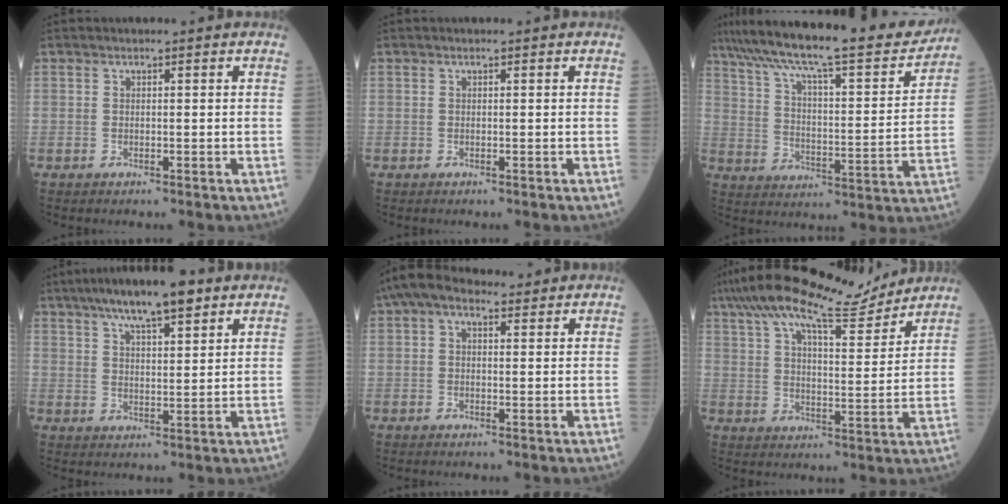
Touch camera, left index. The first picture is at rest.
{"total": 0.0}
{"total": 26.4, "force": [22.5, 3.5, 13.4], "torque": [-0.231, -0.012, 0.322]}
{"total": 10.3, "force": [7.0, 2.1, 7.2], "torque": [-0.123, 0.022, 0.114]}
{"total": 5.4, "force": [3.3, 2.8, 3.3], "torque": [-0.072, 0.041, 0.057]}
{"total": 16.7, "force": [14.3, 2.8, 8.2], "torque": [-0.154, 0.024, 0.222]}